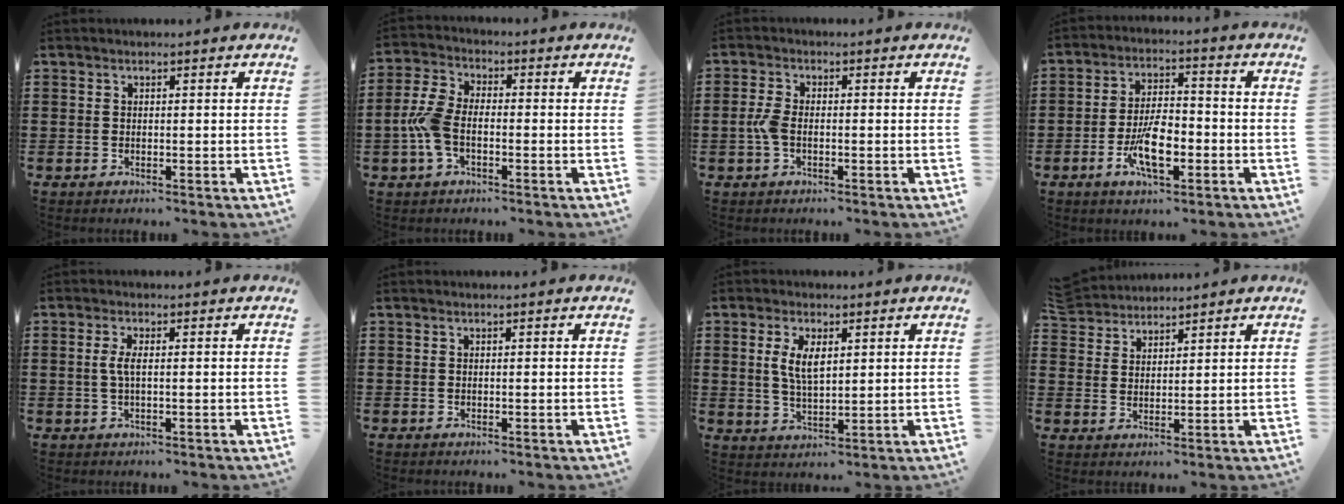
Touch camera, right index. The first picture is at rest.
{"total": 6.5, "force": [-1.6, 3.6, 5.2], "torque": [-0.134, -0.001, -0.038]}
{"total": 3.0, "force": [-0.7, 1.5, 2.5], "torque": [-0.069, -0.004, -0.019]}
{"total": 8.5, "force": [-3.0, 3.5, 7.2], "torque": [-0.149, -0.005, -0.056]}
{"total": 2.6, "force": [0.0, 0.7, 2.5], "torque": [-0.061, -0.006, -0.007]}
{"total": 0.0}
{"total": 4.9, "force": [1.3, 2.2, 4.2], "torque": [-0.089, 0.007, 0.021]}
{"total": 3.7, "force": [3.6, 0.8, -0.2], "torque": [-0.009, -0.008, 0.070]}